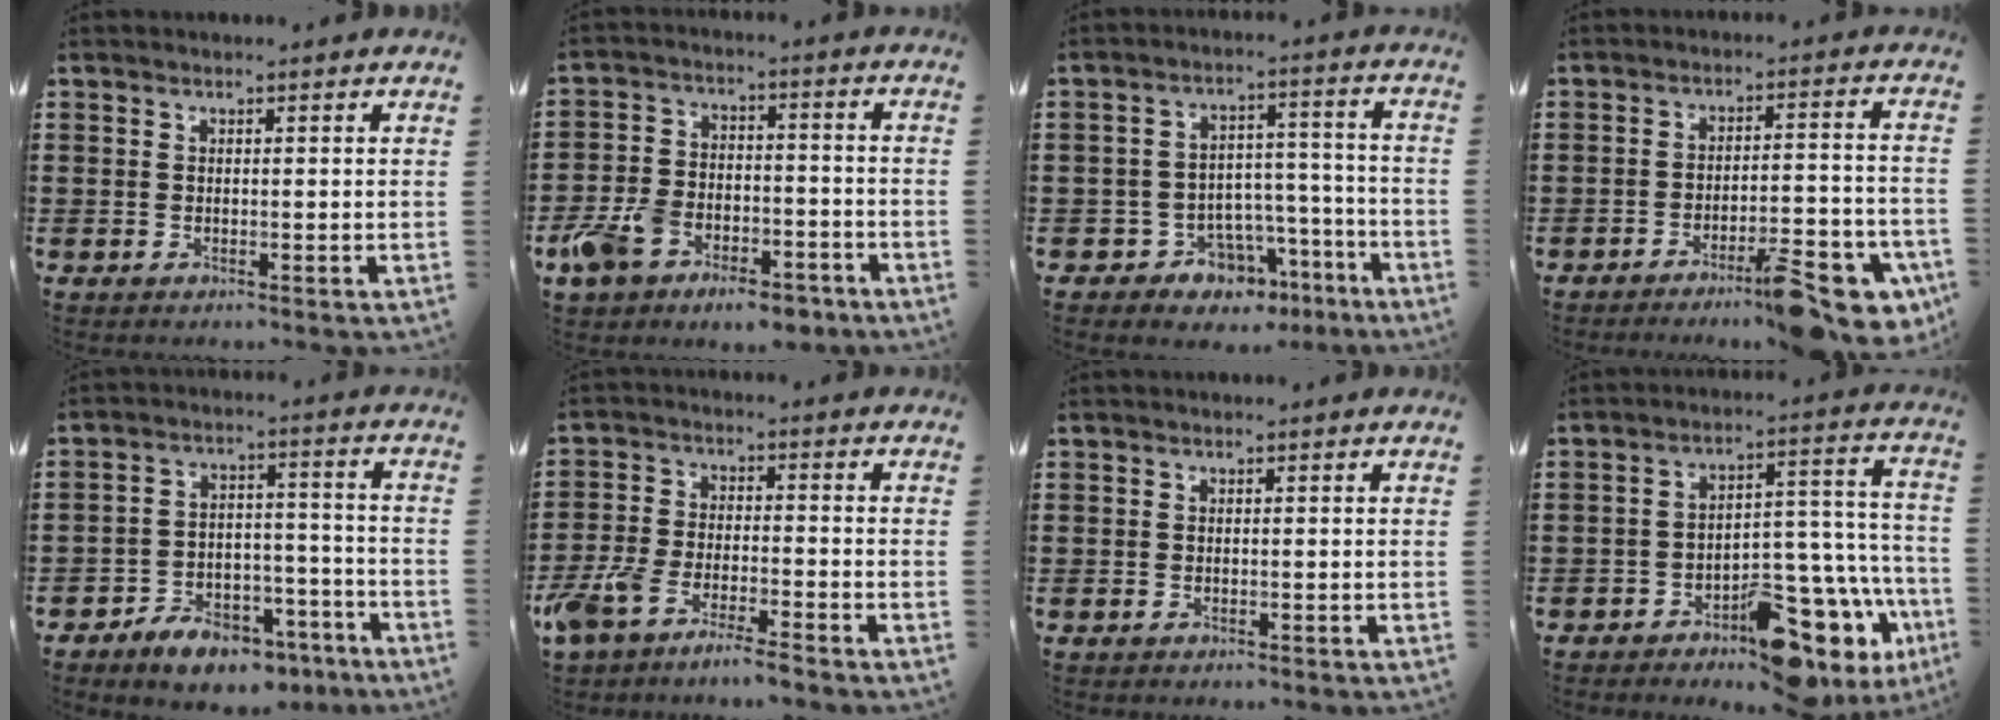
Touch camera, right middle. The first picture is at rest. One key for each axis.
{"total": 8.3, "fx": -6.0, "fy": 4.0, "fz": 4.1, "tx": -0.101, "ty": 0.013, "tz": -0.120}
{"total": 6.6, "fx": -5.2, "fy": 3.9, "fz": 1.2, "tx": -0.025, "ty": 0.032, "tz": -0.098}
{"total": 9.2, "fx": -6.9, "fy": 1.8, "fz": 5.9, "tx": -0.088, "ty": 0.015, "tz": -0.122}
{"total": 7.1, "fx": -6.1, "fy": 2.7, "fz": 2.4, "tx": -0.032, "ty": 0.028, "tz": -0.112}
{"total": 6.0, "fx": -5.2, "fy": 0.6, "fz": 2.7, "tx": -0.079, "ty": -0.010, "tz": -0.106}
{"total": 0.0}
{"total": 11.2, "fx": -8.3, "fy": 4.6, "fz": 6.0, "tx": -0.076, "ty": 0.025, "tz": -0.149}